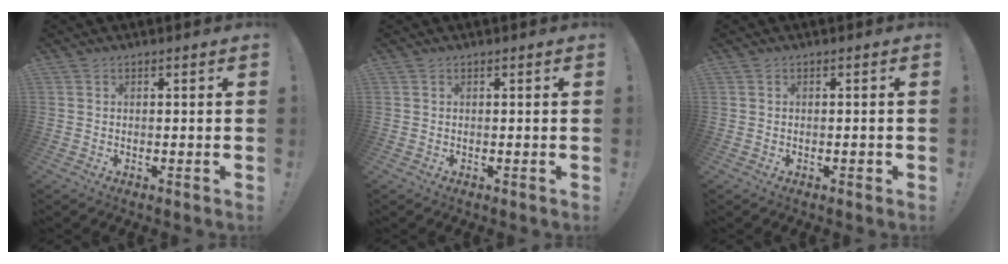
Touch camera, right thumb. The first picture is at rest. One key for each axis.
{"total": 0.0}
{"total": 1.0, "fx": -0.5, "fy": 0.4, "fz": 0.8, "tx": -0.002, "ty": -0.001, "tz": -0.009}